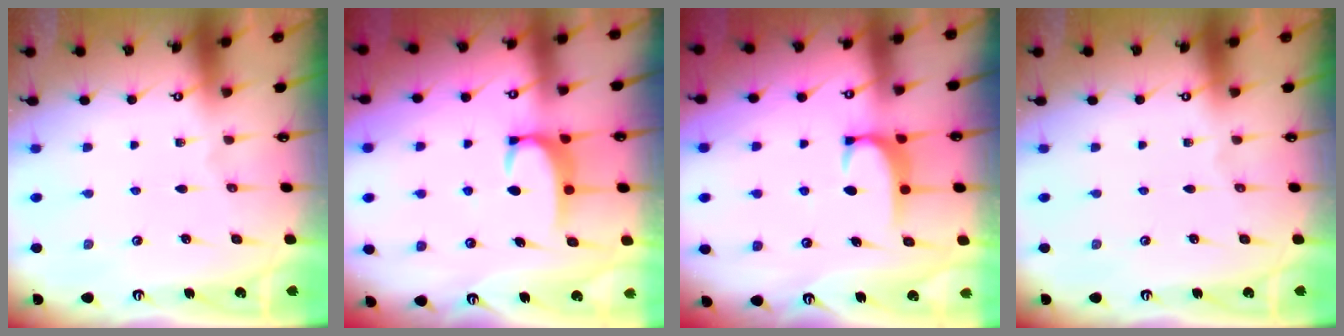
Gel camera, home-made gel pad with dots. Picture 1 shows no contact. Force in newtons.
{"total": 2.7, "press": 2.7, "slide": 0.5}
{"total": 1.7, "press": 1.7, "slide": 0.5}
{"total": 0.0}